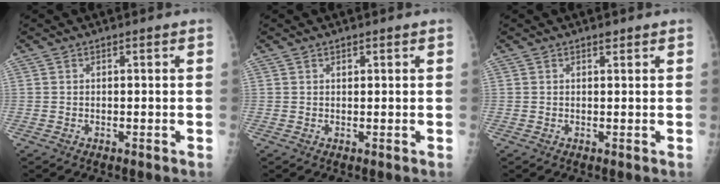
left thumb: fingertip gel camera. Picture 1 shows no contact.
{"total": 0.7, "force": [0.5, 0.5, 0.3], "torque": [-0.003, -0.003, 0.007]}
{"total": 0.8, "force": [0.6, 0.3, 0.4], "torque": [-0.006, -0.004, 0.009]}